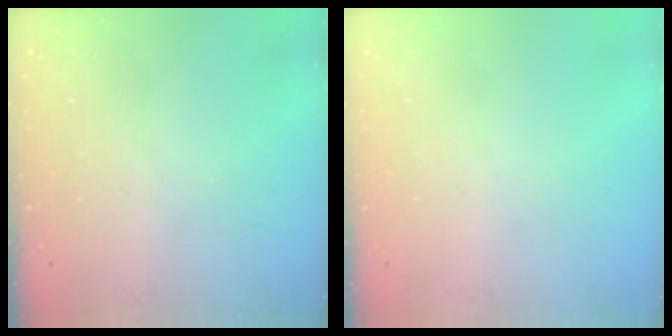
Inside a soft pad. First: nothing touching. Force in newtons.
{"total": 0.0}